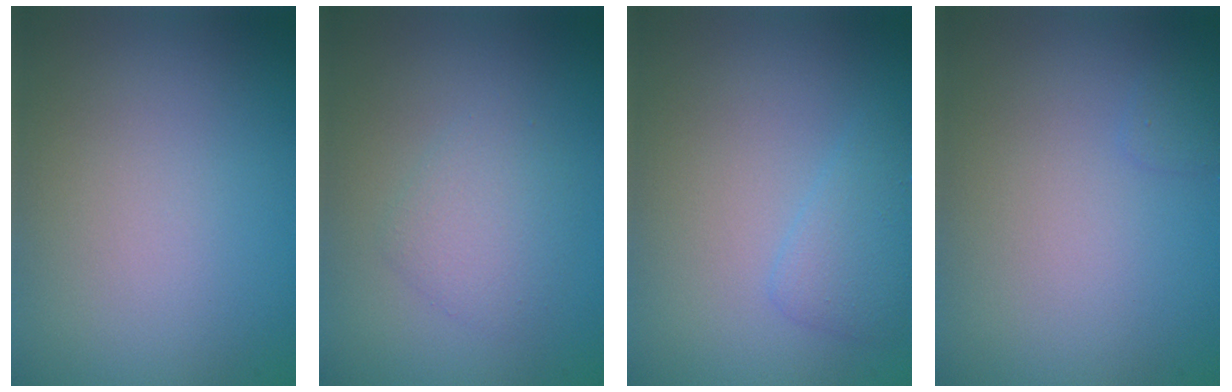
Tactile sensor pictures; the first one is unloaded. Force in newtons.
{"total": 2.2, "press": 2.2, "slide": 0.0}
{"total": 1.9, "press": 1.9, "slide": 0.0}
{"total": 0.7, "press": 0.7, "slide": 0.1}